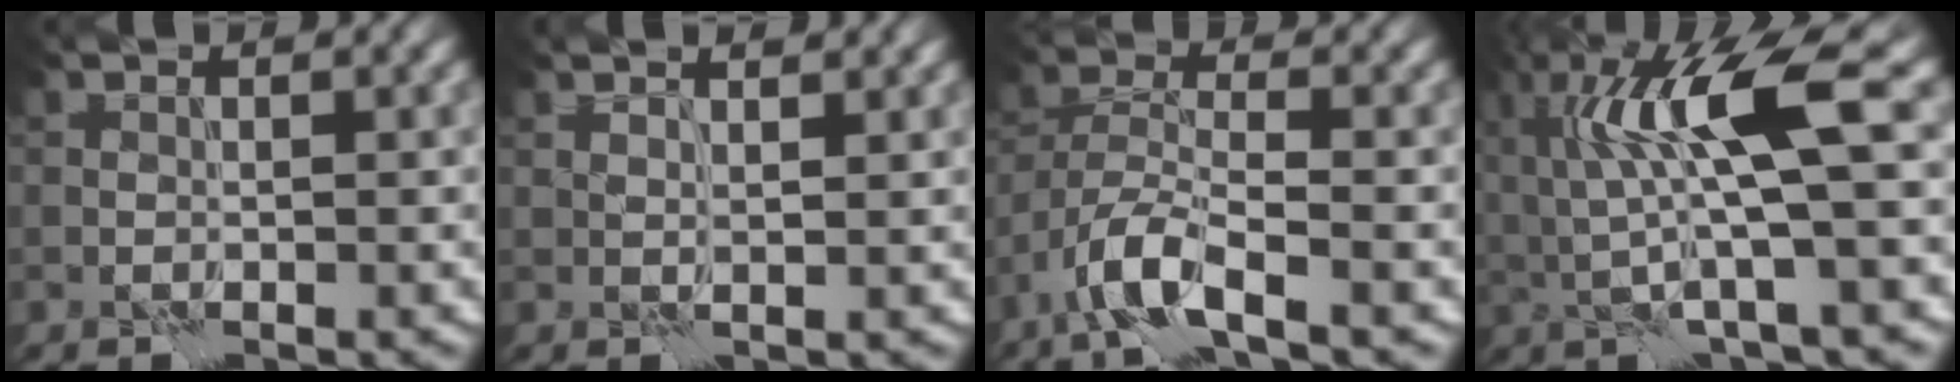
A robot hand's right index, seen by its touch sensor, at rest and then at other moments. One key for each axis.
{"total": 2.6, "fx": 1.9, "fy": 0.8, "fz": 1.5, "tx": -0.014, "ty": 0.008, "tz": 0.005}
{"total": 4.9, "fx": -3.1, "fy": 1.2, "fz": 3.7, "tx": -0.074, "ty": 0.001, "tz": -0.070}
{"total": 9.1, "fx": 1.6, "fy": 1.6, "fz": 8.8, "tx": -0.166, "ty": -0.001, "tz": 0.035}